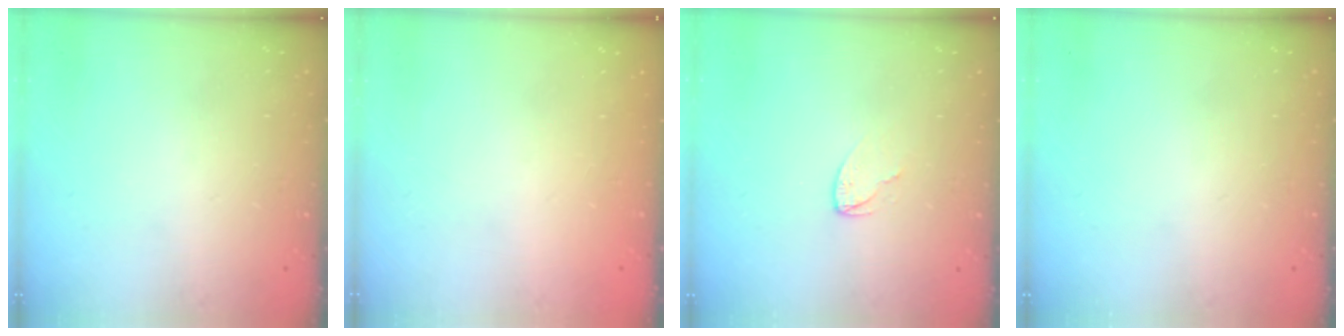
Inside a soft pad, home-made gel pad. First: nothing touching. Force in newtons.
{"total": 0.0}
{"total": 3.0, "press": 3.0, "slide": 0.3}
{"total": 0.0}